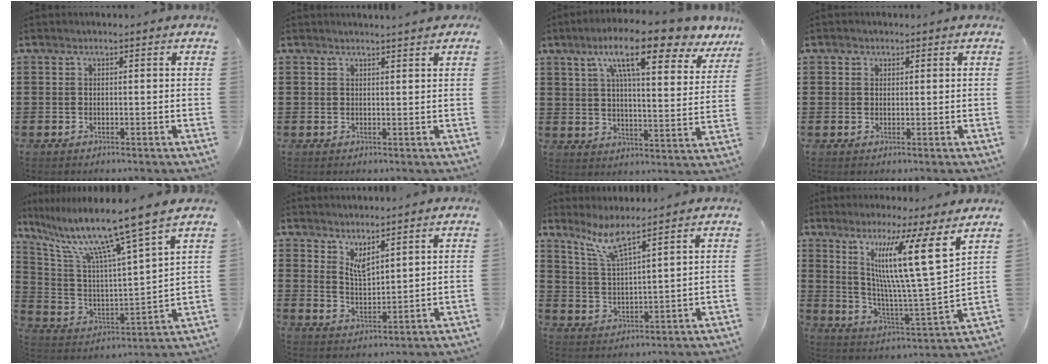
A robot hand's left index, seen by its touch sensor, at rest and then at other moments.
{"total": 1.4, "force": [1.4, 0.0, 0.3], "torque": [-0.009, 0.001, 0.027]}
{"total": 14.1, "force": [9.5, 2.0, 10.2], "torque": [-0.180, -0.036, 0.150]}
{"total": 1.2, "force": [0.7, 0.9, 0.2], "torque": [-0.007, 0.005, 0.014]}
{"total": 12.0, "force": [9.3, -1.1, 7.4], "torque": [-0.179, -0.067, 0.146]}
{"total": 3.6, "force": [3.3, 0.7, 1.4], "torque": [-0.035, -0.007, 0.060]}
{"total": 6.5, "force": [5.1, 0.2, 4.0], "torque": [-0.094, -0.018, 0.090]}
{"total": 13.7, "force": [7.4, 0.3, 11.5], "torque": [-0.214, -0.037, 0.112]}